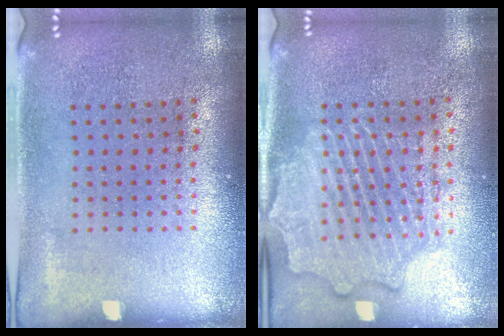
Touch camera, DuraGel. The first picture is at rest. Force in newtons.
{"total": 2.3, "press": 2.3, "slide": 0.3}